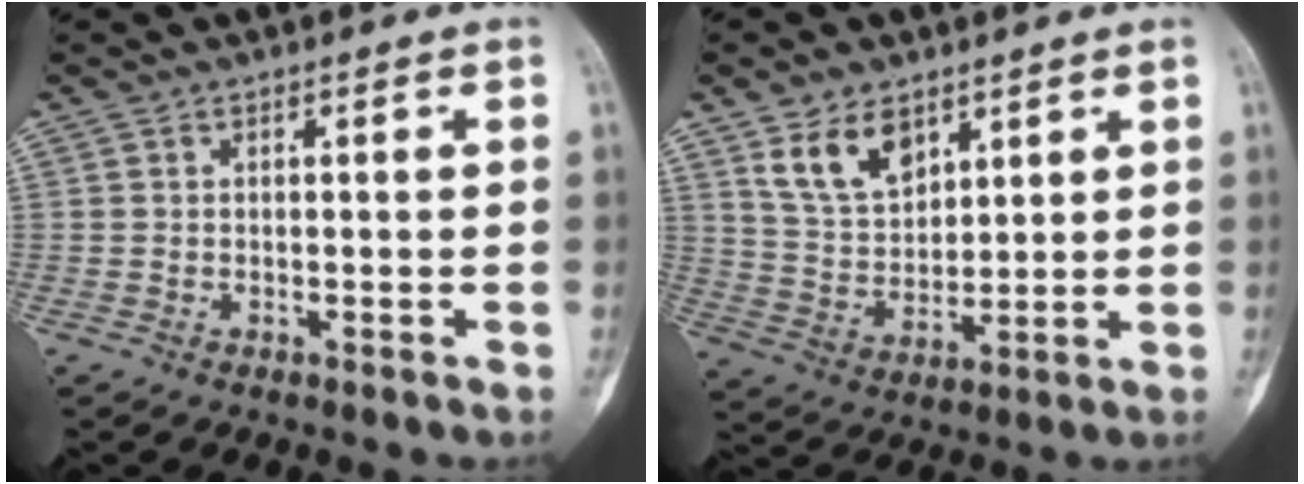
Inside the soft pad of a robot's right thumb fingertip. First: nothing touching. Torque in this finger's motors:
{"motor_torque": [-0.33, 1.02, 0.27, 0.00, 0.30]}